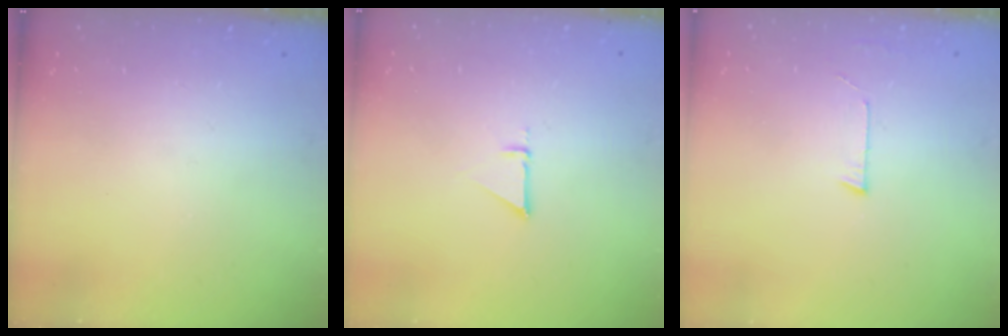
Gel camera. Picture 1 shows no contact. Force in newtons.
{"total": 3.1, "press": 3.1, "slide": 0.2}
{"total": 2.7, "press": 2.7, "slide": 0.2}